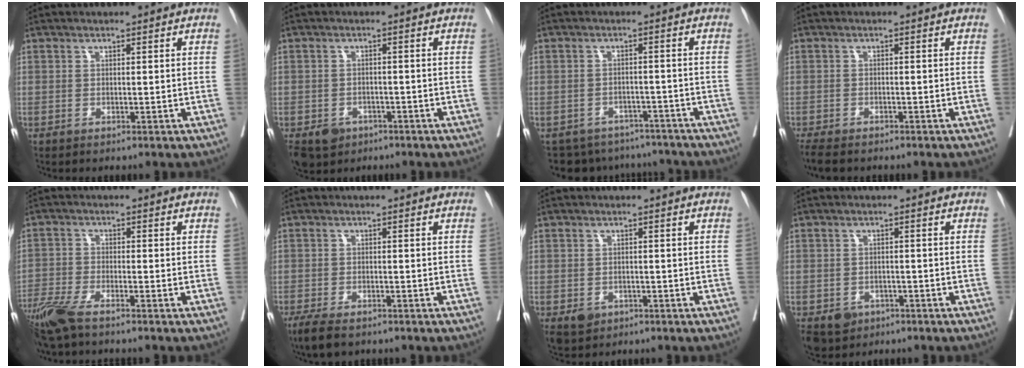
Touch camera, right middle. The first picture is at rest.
{"total": 6.1, "force": [-3.7, 4.4, 2.1], "torque": [-0.035, 0.000, -0.053]}
{"total": 10.9, "force": [-9.8, 4.7, 1.0], "torque": [-0.015, 0.017, -0.116]}
{"total": 5.1, "force": [-4.3, 1.4, 2.4], "torque": [-0.040, -0.012, -0.068]}
{"total": 7.0, "force": [-5.6, 0.8, 4.2], "torque": [-0.085, -0.018, -0.110]}
{"total": 4.9, "force": [-3.7, 1.5, 2.8], "torque": [-0.051, -0.011, -0.058]}
{"total": 3.1, "force": [-1.6, 2.4, 1.1], "torque": [-0.015, 0.000, -0.017]}
{"total": 5.4, "force": [-3.1, 4.1, 1.7], "torque": [-0.025, 0.001, -0.041]}